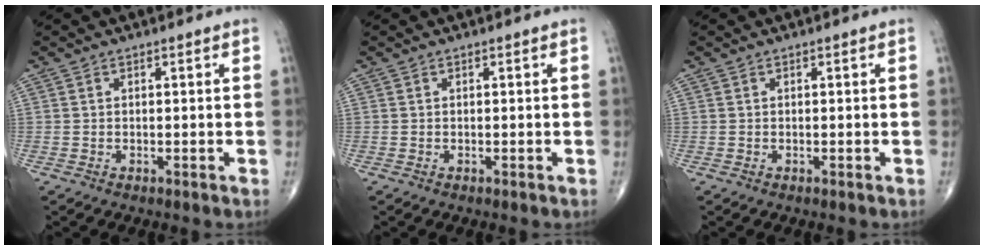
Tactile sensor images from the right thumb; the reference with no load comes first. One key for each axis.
{"total": 0.0}
{"total": 0.0}